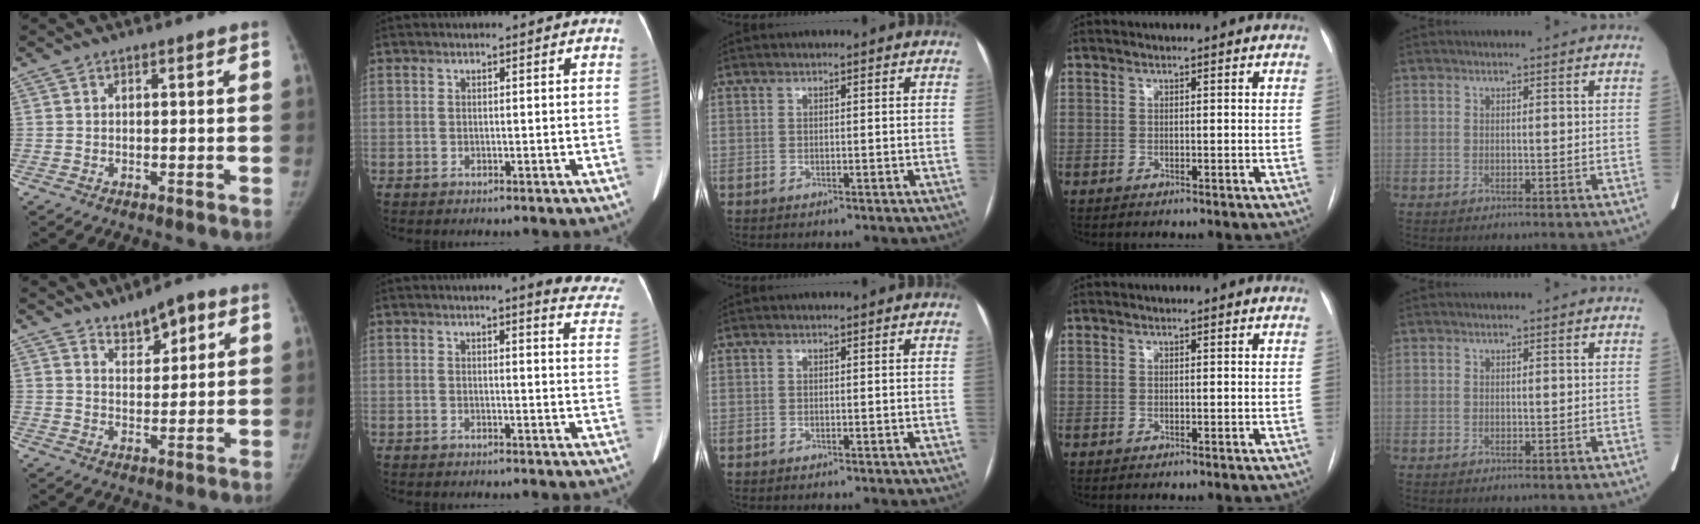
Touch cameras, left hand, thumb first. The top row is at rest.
{"thumb": {"total": 6.4, "force": [4.2, 3.0, 3.8], "torque": [-0.036, -0.026, 0.067]}, "index": {"total": 10.7, "force": [9.6, 1.8, 4.4], "torque": [-0.017, -0.030, 0.074]}}